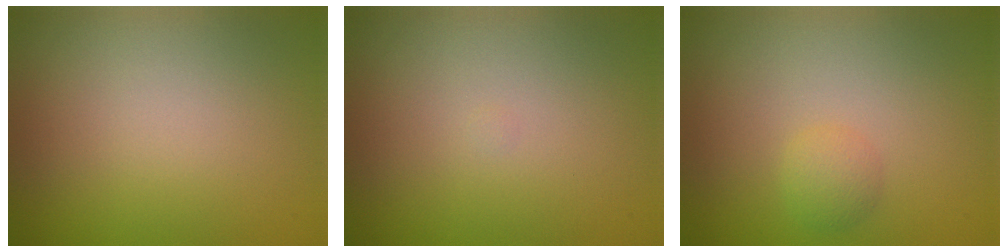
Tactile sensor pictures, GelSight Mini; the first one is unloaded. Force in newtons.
{"total": 0.0}
{"total": 1.3, "press": 1.3, "slide": 0.0}